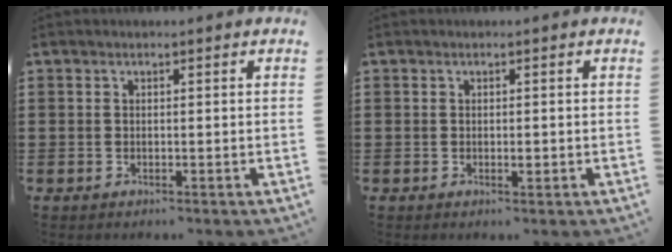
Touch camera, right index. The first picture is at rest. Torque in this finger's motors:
{"motor_torque": [0.58, -0.06, 0.00, 0.03]}